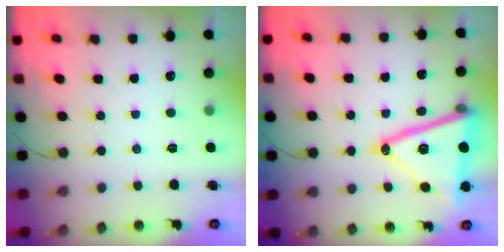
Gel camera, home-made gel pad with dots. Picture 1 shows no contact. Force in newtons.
{"total": 21.2, "press": 20.9, "slide": 3.5}